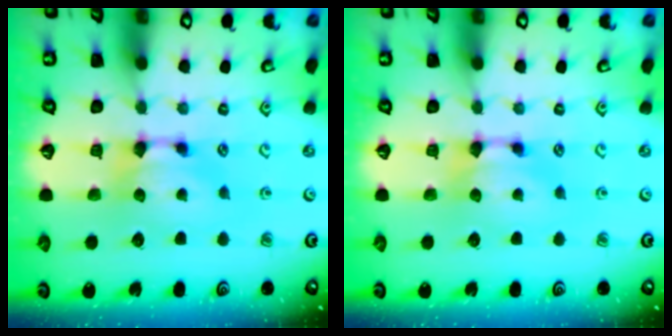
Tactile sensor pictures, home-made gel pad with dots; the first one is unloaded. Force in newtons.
{"total": 0.0}